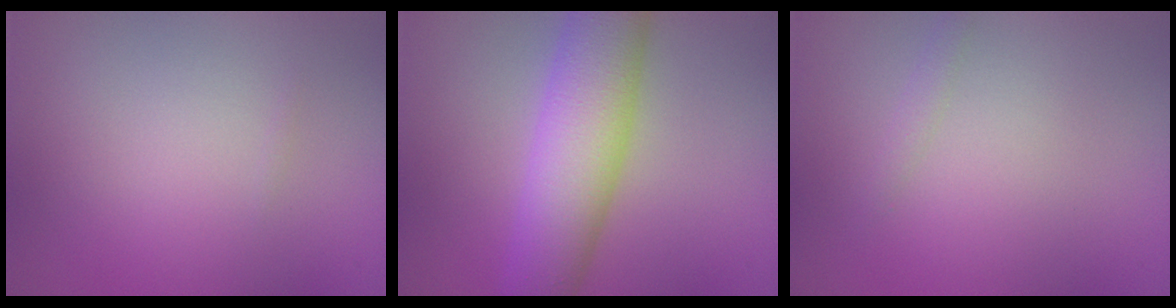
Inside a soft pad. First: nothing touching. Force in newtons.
{"total": 7.9, "press": 7.9, "slide": 0.2}
{"total": 0.7, "press": 0.7, "slide": 0.1}